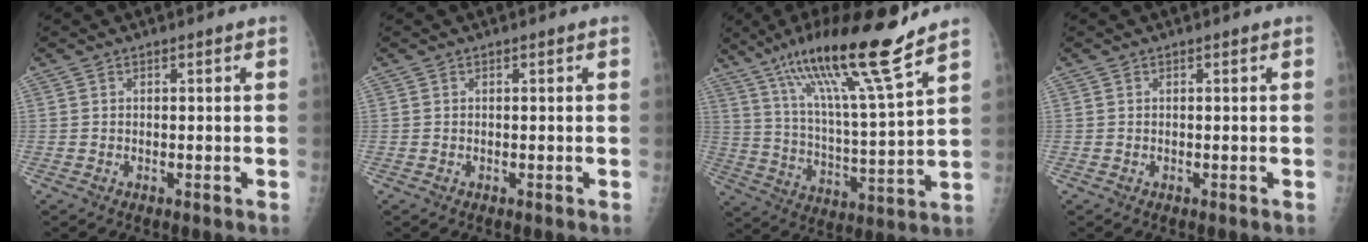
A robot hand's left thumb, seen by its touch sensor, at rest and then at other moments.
{"total": 0.0}
{"total": 19.1, "force": [13.6, 0.9, 13.4], "torque": [-0.218, -0.064, 0.235]}
{"total": 0.0}